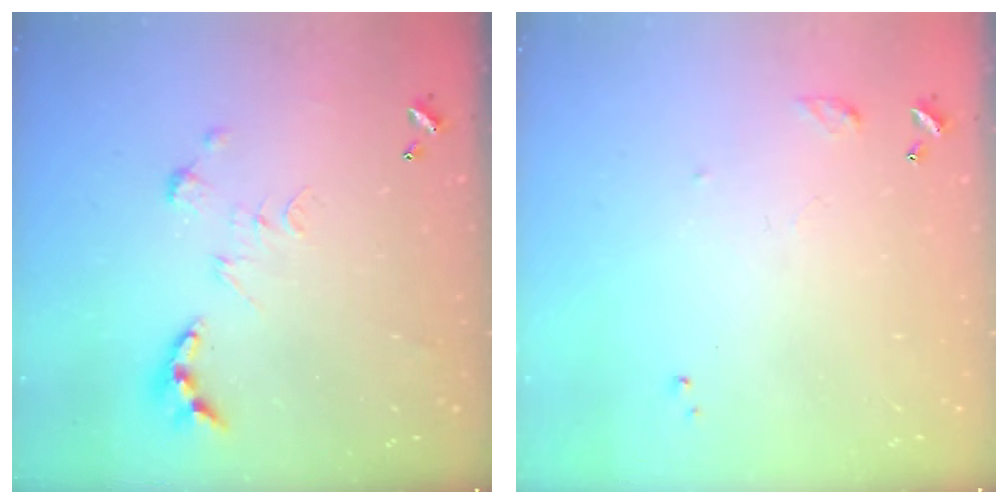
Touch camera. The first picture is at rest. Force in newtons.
{"total": 6.2, "press": 6.2, "slide": 0.6}